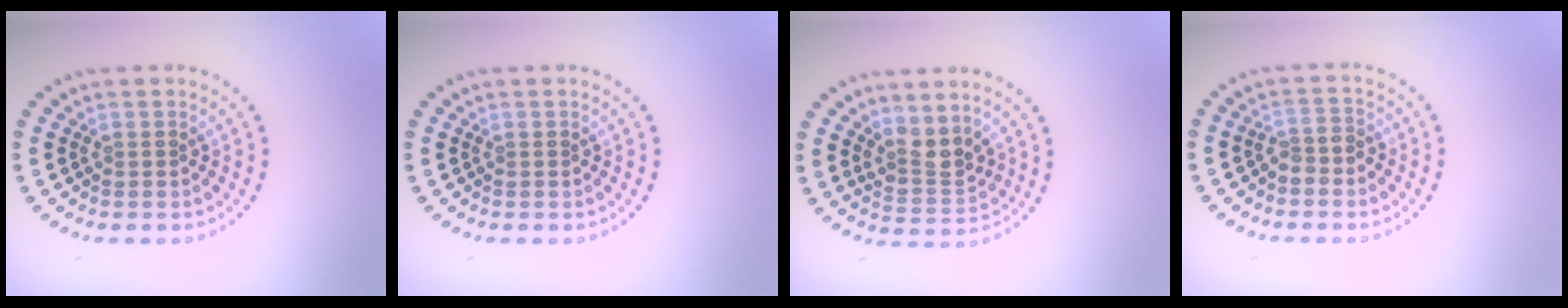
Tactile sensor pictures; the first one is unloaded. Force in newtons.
{"total": 0.0}
{"total": 2.6, "press": 2.0, "slide": 1.6}
{"total": 1.5, "press": 1.2, "slide": 0.8}